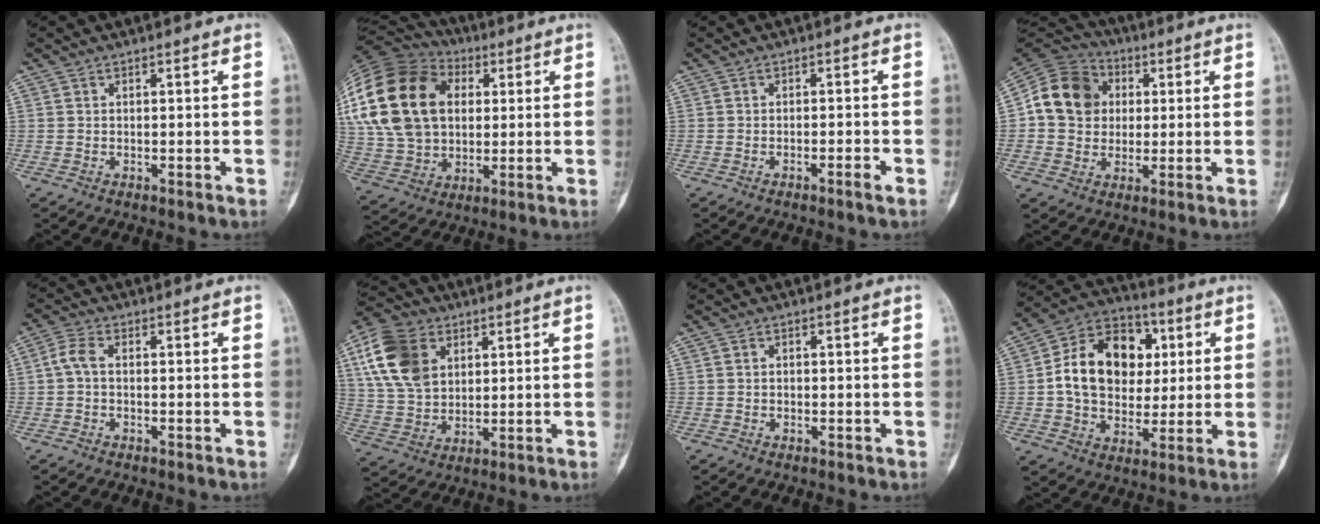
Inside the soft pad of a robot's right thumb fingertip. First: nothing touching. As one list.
[{"total": 26.7, "force": [5.6, 19.1, 17.8], "torque": [-0.362, 0.032, 0.109]}, {"total": 1.6, "force": [-1.0, 0.1, 1.3], "torque": [-0.028, 0.006, -0.017]}, {"total": 13.6, "force": [1.9, 11.8, 6.4], "torque": [-0.097, 0.015, 0.027]}, {"total": 3.2, "force": [-0.2, 1.7, 2.7], "torque": [-0.061, 0.007, -0.011]}, {"total": 14.4, "force": [5.2, 10.3, 8.6], "torque": [-0.152, -0.004, 0.099]}, {"total": 0.6, "force": [-0.1, 0.5, 0.2], "torque": [-0.001, 0.002, -0.003]}, {"total": 18.6, "force": [2.6, 14.0, 12.1], "torque": [-0.169, 0.017, 0.042]}]